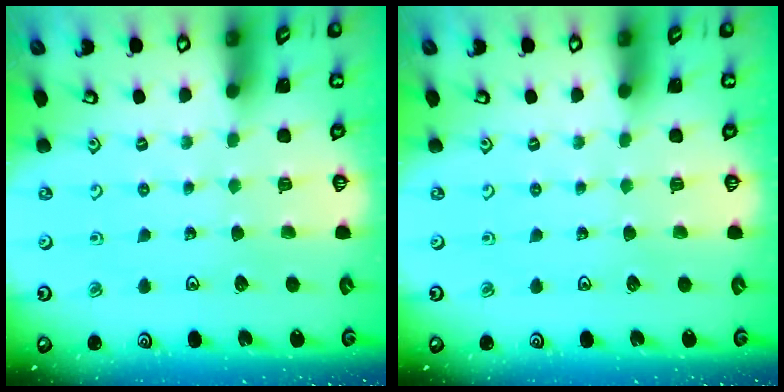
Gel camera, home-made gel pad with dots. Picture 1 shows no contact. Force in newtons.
{"total": 0.0}